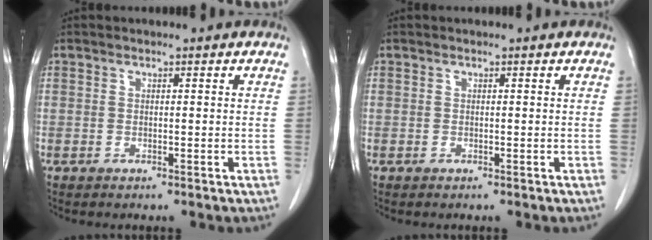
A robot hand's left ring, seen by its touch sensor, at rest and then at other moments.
{"total": 0.0}